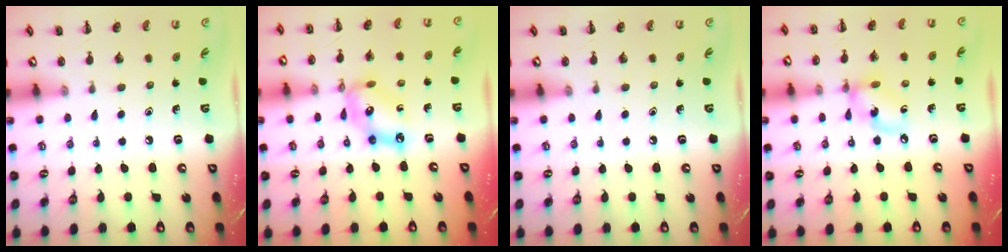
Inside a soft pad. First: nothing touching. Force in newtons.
{"total": 11.1, "press": 10.7, "slide": 2.8}
{"total": 0.0}
{"total": 7.1, "press": 6.9, "slide": 1.6}